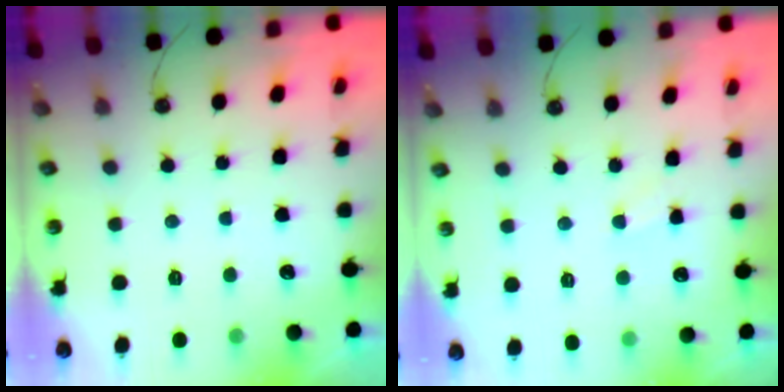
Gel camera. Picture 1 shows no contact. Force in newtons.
{"total": 3.9, "press": 3.8, "slide": 0.5}